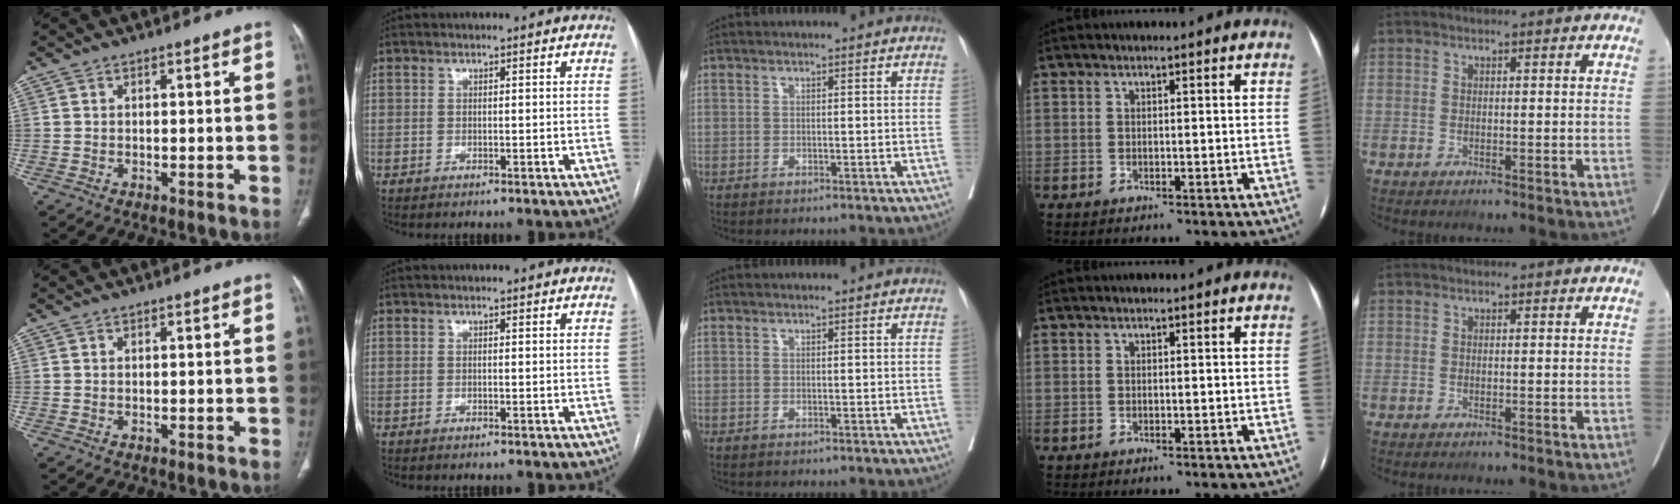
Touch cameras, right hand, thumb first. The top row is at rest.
{}